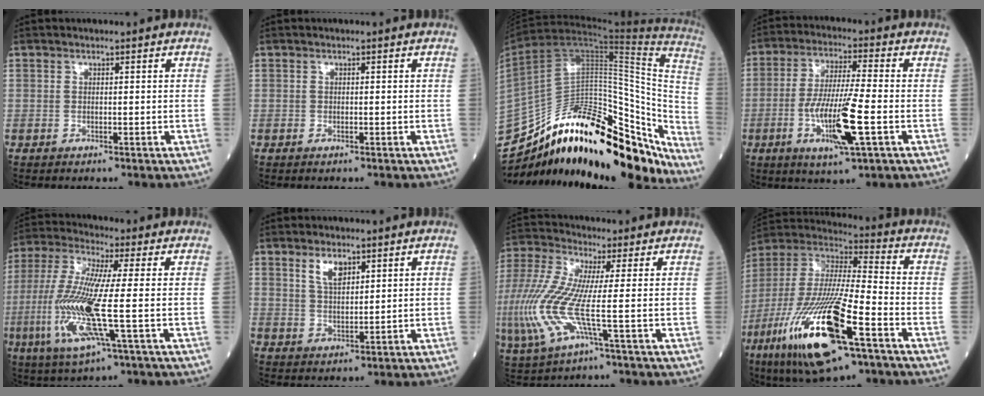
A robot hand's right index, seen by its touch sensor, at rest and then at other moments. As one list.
[{"total": 0.0}, {"total": 31.1, "force": [-24.5, 8.4, 17.2], "torque": [-0.248, 0.018, -0.366]}, {"total": 11.4, "force": [-3.3, 0.5, 10.9], "torque": [-0.209, -0.015, -0.063]}, {"total": 14.7, "force": [-2.6, 0.8, 14.5], "torque": [-0.320, -0.014, -0.054]}, {"total": 4.0, "force": [2.4, 1.6, 2.9], "torque": [-0.056, 0.001, 0.048]}, {"total": 13.1, "force": [-2.3, 1.9, 12.8], "torque": [-0.314, -0.009, -0.048]}, {"total": 24.1, "force": [-10.7, 4.4, 21.1], "torque": [-0.456, -0.054, -0.194]}]